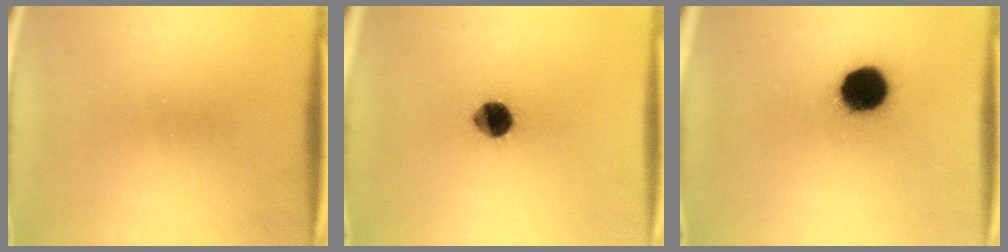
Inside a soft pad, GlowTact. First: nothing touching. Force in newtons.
{"total": 7.5}
{"total": 12.4}